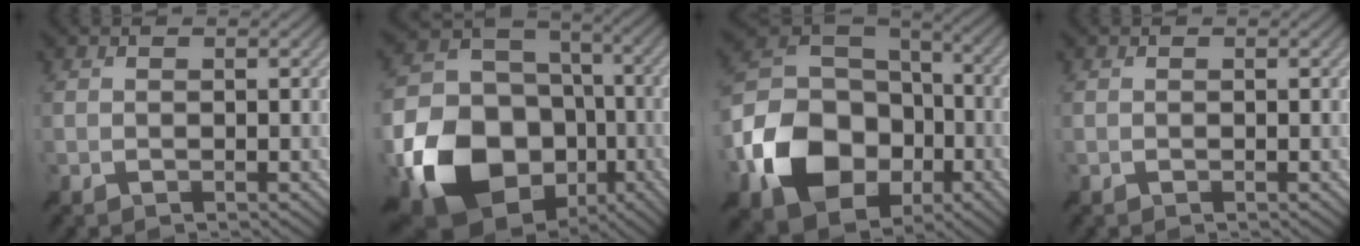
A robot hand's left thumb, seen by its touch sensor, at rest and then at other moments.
{"total": 18.5, "force": [-6.9, 13.9, 10.2], "torque": [-0.227, -0.053, -0.115]}
{"total": 16.4, "force": [-6.4, 12.0, 9.1], "torque": [-0.226, -0.037, -0.119]}
{"total": 0.0}